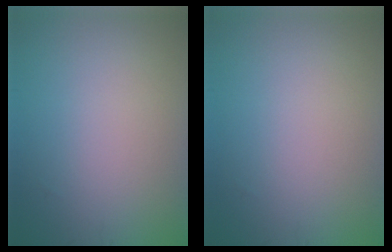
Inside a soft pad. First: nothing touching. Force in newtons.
{"total": 0.0}